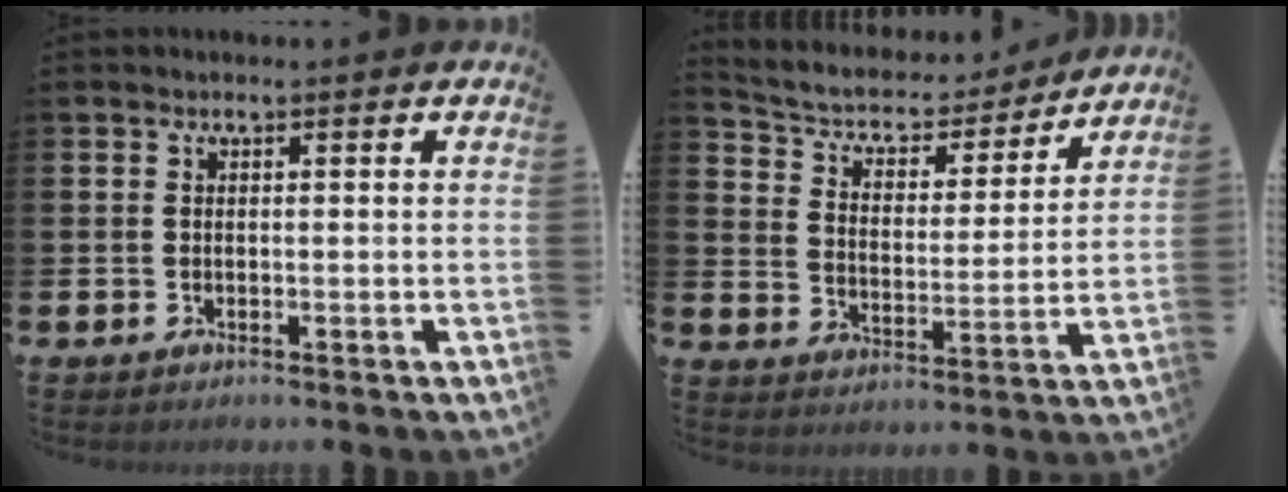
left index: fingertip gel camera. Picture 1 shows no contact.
{"total": 5.1, "force": [4.5, 1.9, 1.1], "torque": [-0.058, -0.037, 0.072]}